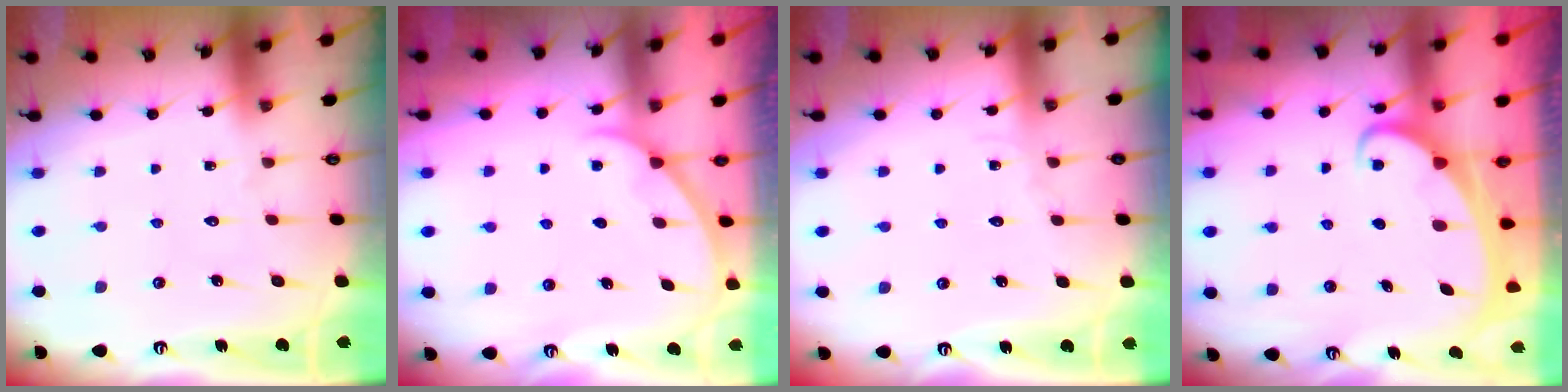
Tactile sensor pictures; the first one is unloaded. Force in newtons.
{"total": 1.4, "press": 1.3, "slide": 0.1}
{"total": 2.5, "press": 2.5, "slide": 0.3}
{"total": 1.9, "press": 1.9, "slide": 0.2}